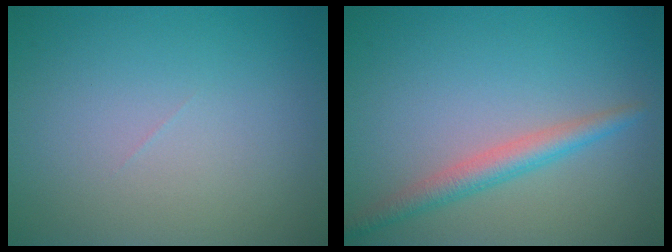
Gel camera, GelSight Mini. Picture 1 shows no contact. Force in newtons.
{"total": 2.7, "press": 2.7, "slide": 0.1}